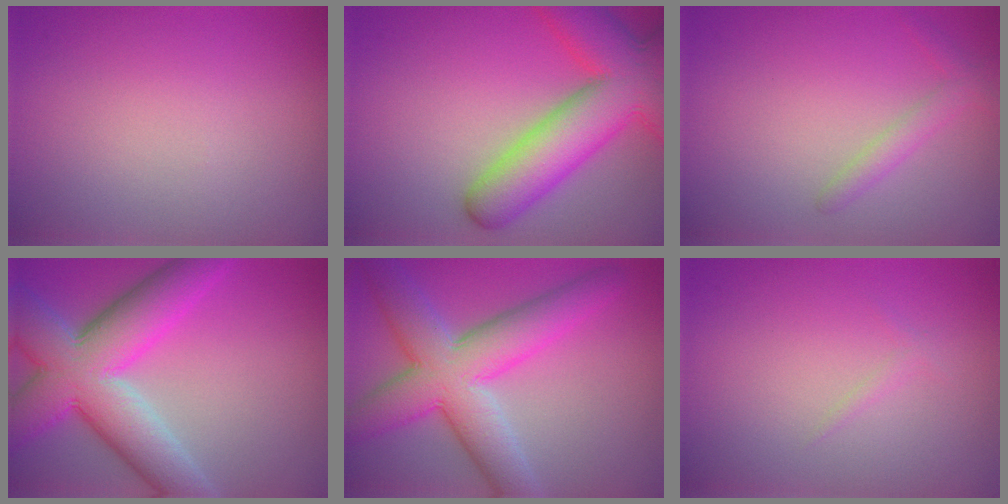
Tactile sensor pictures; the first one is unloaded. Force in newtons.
{"total": 10.2, "press": 10.2, "slide": 0.4}
{"total": 1.6, "press": 1.6, "slide": 0.1}
{"total": 11.5, "press": 11.5, "slide": 0.8}
{"total": 8.8, "press": 8.8, "slide": 0.4}
{"total": 0.5, "press": 0.5, "slide": 0.1}